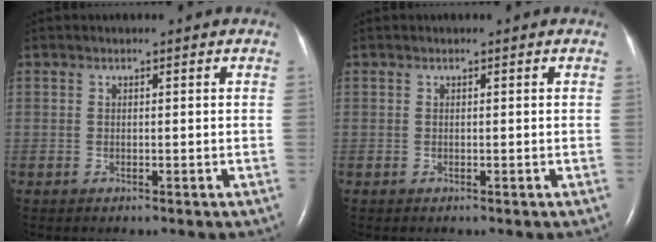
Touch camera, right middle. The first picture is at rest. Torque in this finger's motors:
{"motor_torque": [0.00, 0.00, 0.00, -0.01]}